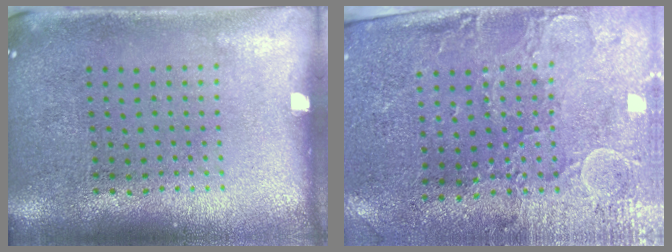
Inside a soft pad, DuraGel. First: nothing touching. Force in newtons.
{"total": 3.0, "press": 2.6, "slide": 1.5}